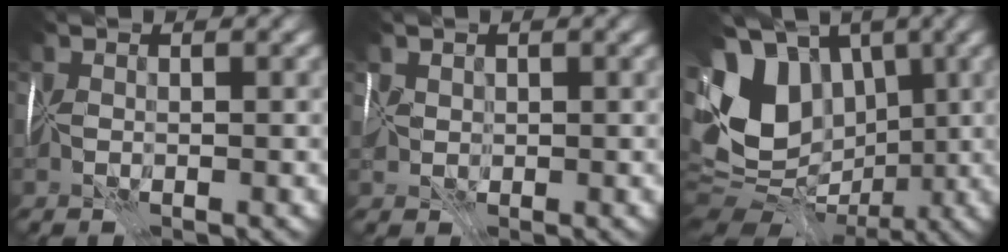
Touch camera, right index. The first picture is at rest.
{"total": 1.9, "force": [0.5, 1.4, 1.1], "torque": [-0.021, 0.005, 0.011]}
{"total": 12.0, "force": [0.3, 9.2, 7.7], "torque": [-0.145, 0.003, 0.008]}